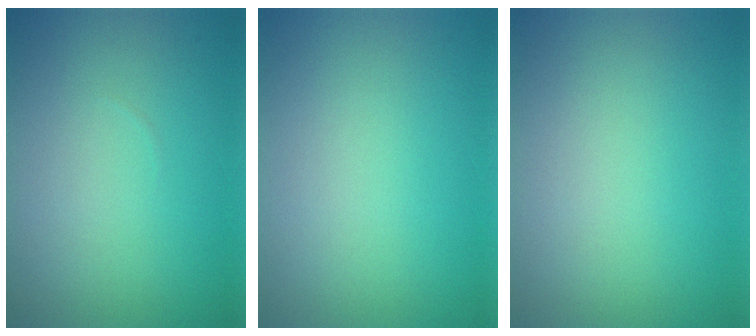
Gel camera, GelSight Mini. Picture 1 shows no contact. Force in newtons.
{"total": 0.0}
{"total": 0.0}